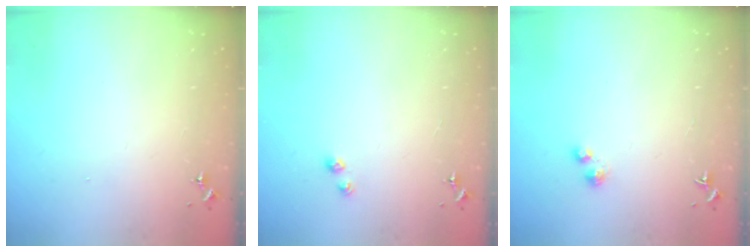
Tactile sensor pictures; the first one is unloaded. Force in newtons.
{"total": 2.6, "press": 2.6, "slide": 0.4}
{"total": 2.1, "press": 2.1, "slide": 0.4}